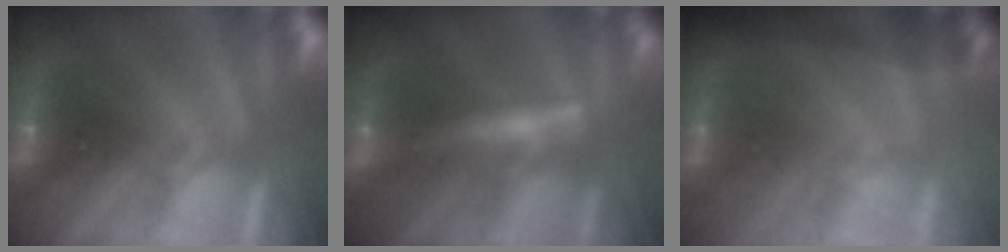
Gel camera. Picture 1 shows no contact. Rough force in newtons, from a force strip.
{"total": 2.6}
{"total": 1.3}